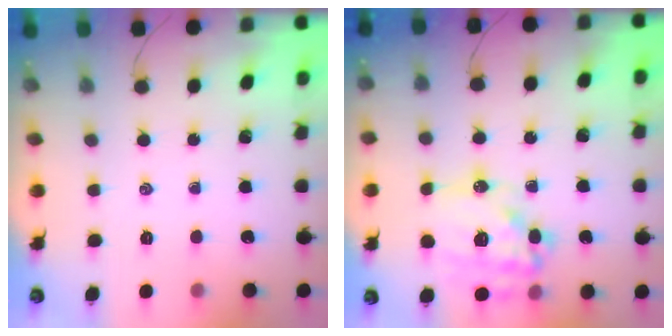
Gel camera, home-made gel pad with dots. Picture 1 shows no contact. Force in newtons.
{"total": 16.6, "press": 16.3, "slide": 3.0}